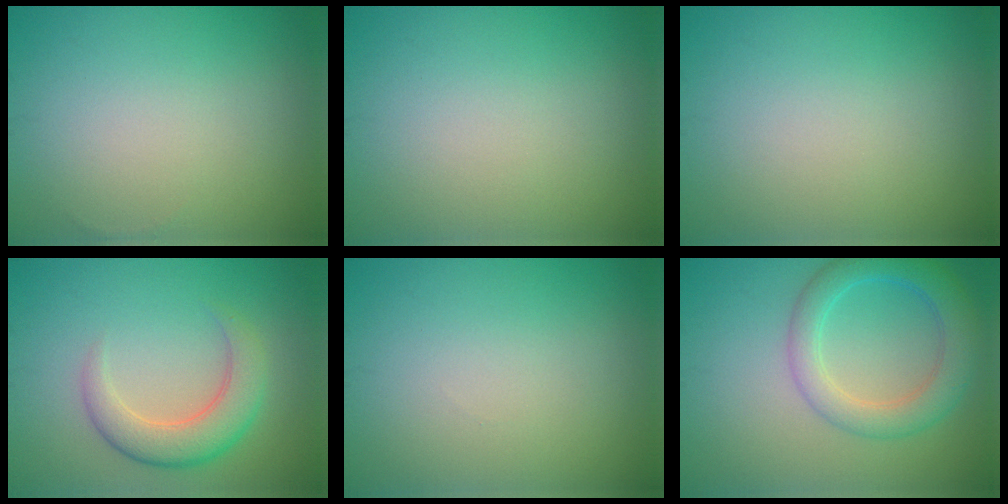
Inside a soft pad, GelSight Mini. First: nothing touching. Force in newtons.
{"total": 0.0}
{"total": 0.0}
{"total": 4.4, "press": 4.4, "slide": 0.3}
{"total": 0.0}
{"total": 4.6, "press": 4.6, "slide": 0.2}